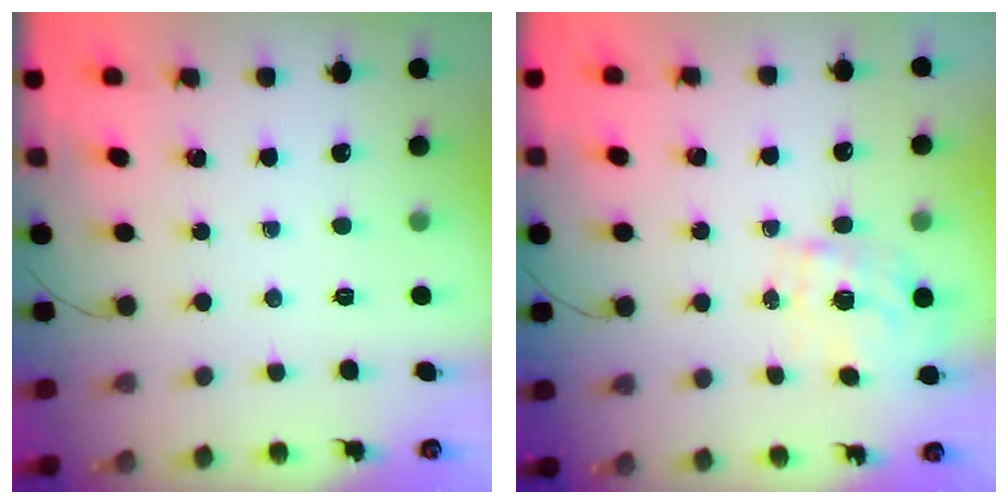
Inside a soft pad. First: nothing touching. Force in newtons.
{"total": 0.9, "press": 0.7, "slide": 0.6}